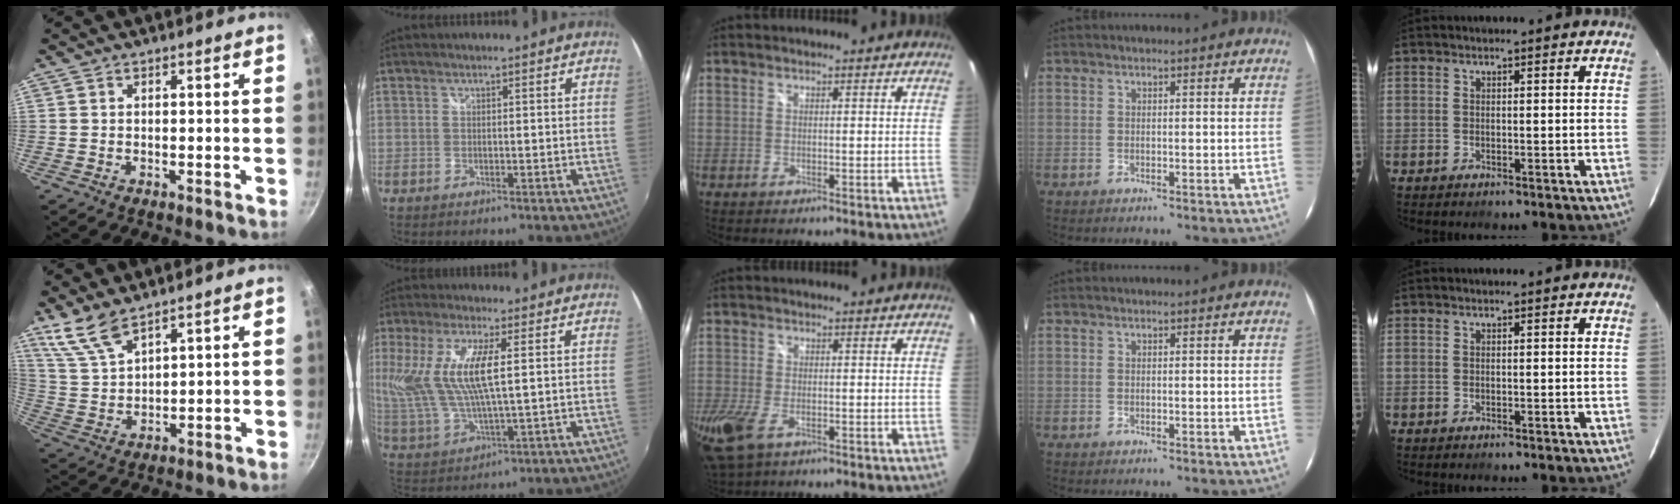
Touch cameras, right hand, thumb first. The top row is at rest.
{"thumb": {"total": 7.8, "force": [6.2, 2.4, 4.1], "torque": [-0.084, -0.029, 0.140]}, "index": {"total": 15.7, "force": [3.6, 4.8, 14.5], "torque": [-0.291, -0.005, 0.079]}, "middle": {"total": 10.5, "force": [-4.7, 5.8, 7.4], "torque": [-0.181, -0.039, -0.084]}}